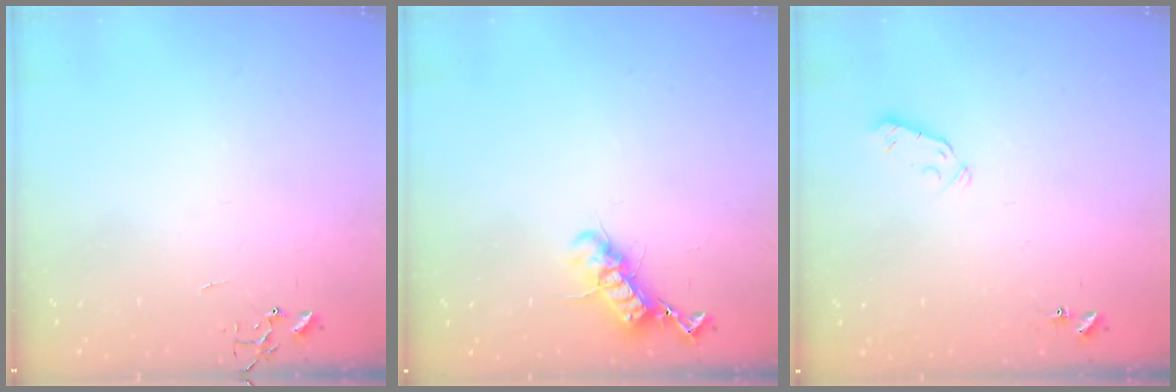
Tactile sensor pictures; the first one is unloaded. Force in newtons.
{"total": 12.0, "press": 11.9, "slide": 0.7}
{"total": 3.7, "press": 3.6, "slide": 0.6}